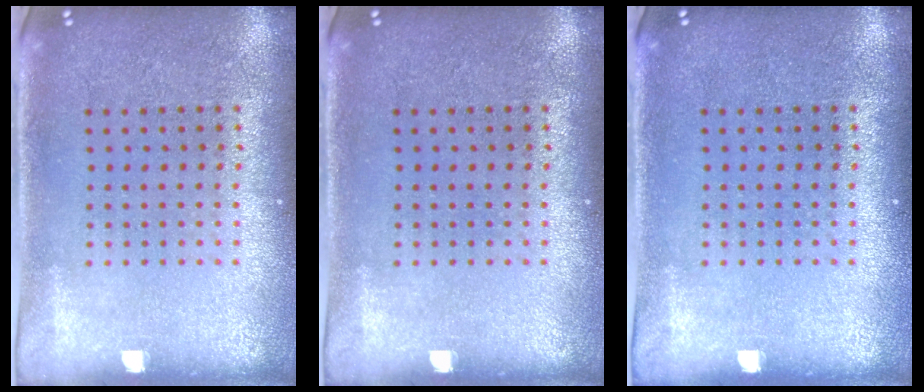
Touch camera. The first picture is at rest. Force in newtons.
{"total": 0.0}
{"total": 0.0}